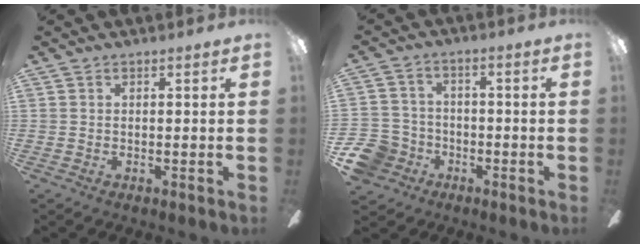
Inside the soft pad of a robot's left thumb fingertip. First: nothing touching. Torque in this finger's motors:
{"motor_torque": [-0.28, 0.29, 0.01, -0.01, 0.00]}